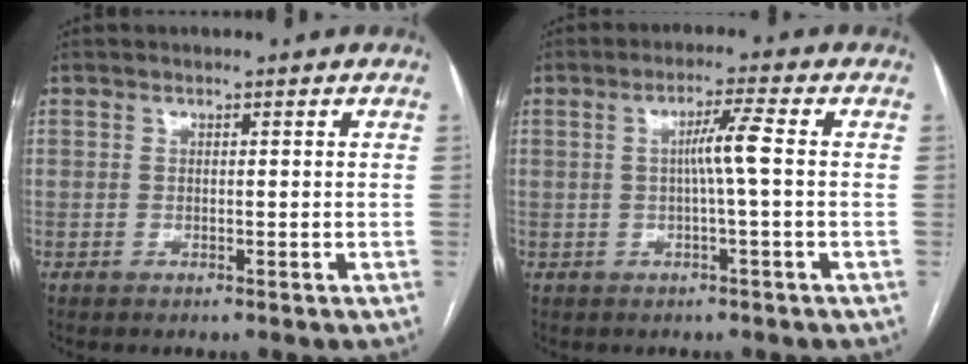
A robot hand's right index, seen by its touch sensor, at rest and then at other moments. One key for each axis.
{"total": 4.3, "fx": 0.0, "fy": -0.7, "fz": 4.2, "tx": -0.073, "ty": 0.007, "tz": 0.001}